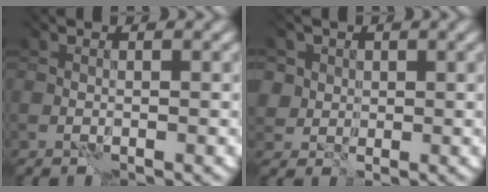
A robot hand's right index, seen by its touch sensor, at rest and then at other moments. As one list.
[{"total": 5.1, "force": [3.1, 3.9, 1.1], "torque": [-0.028, 0.017, 0.039]}]